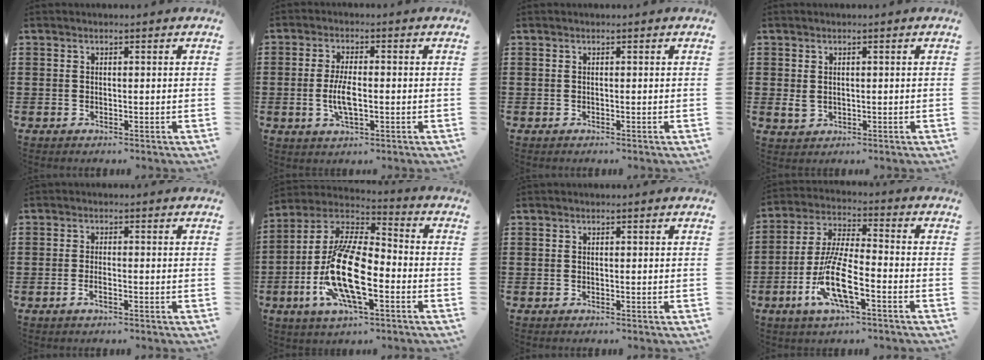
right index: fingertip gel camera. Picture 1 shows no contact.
{"total": 4.8, "force": [-0.8, 1.6, 4.5], "torque": [-0.101, -0.008, -0.020]}
{"total": 0.0}
{"total": 1.7, "force": [0.1, 1.3, 1.1], "torque": [-0.024, 0.002, 0.003]}
{"total": 1.3, "force": [-0.7, 0.2, 1.0], "torque": [-0.017, -0.001, -0.012]}
{"total": 14.7, "force": [-4.9, 5.7, 12.7], "torque": [-0.297, -0.010, -0.103]}
{"total": 0.0}
{"total": 10.5, "force": [-4.6, 2.5, 9.1], "torque": [-0.207, -0.011, -0.092]}